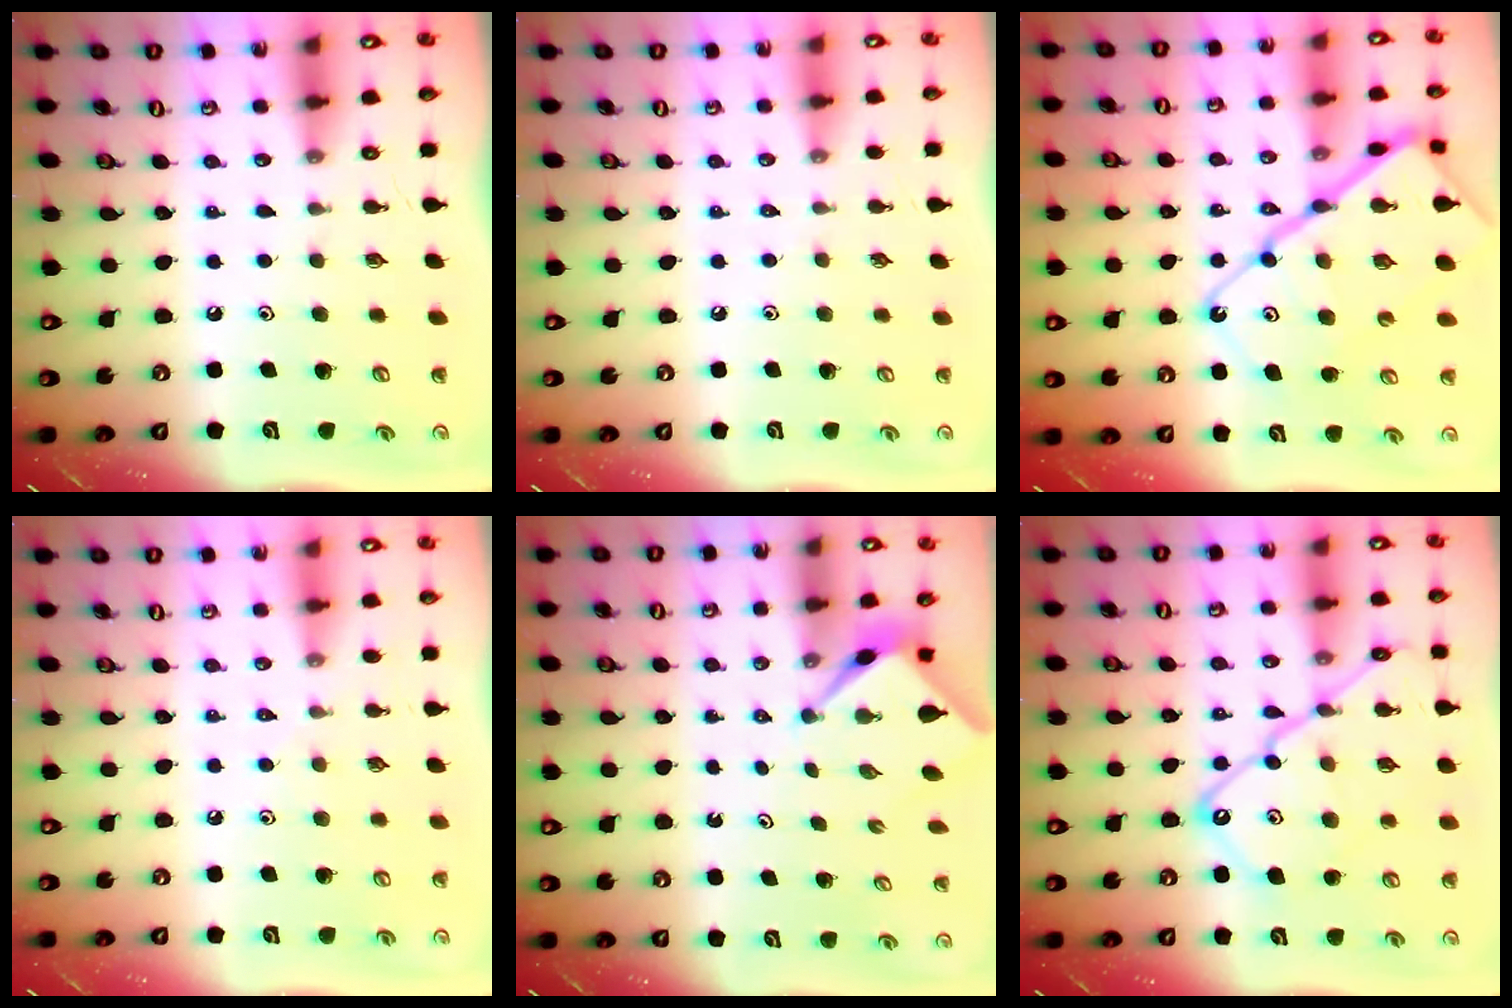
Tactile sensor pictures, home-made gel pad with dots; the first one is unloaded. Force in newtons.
{"total": 1.2, "press": 1.1, "slide": 0.3}
{"total": 19.8, "press": 19.7, "slide": 1.9}
{"total": 3.6, "press": 3.5, "slide": 0.6}
{"total": 2.5, "press": 2.4, "slide": 0.3}
{"total": 16.7, "press": 16.6, "slide": 1.8}